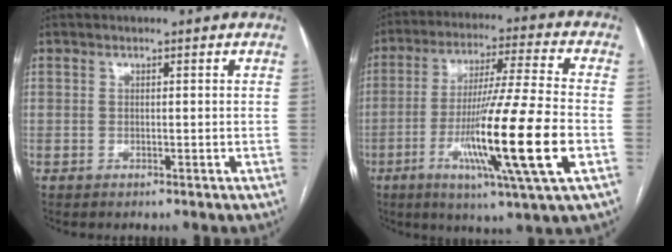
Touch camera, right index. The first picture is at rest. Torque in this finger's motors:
{"motor_torque": [1.88, -0.26, 1.06, 0.21]}